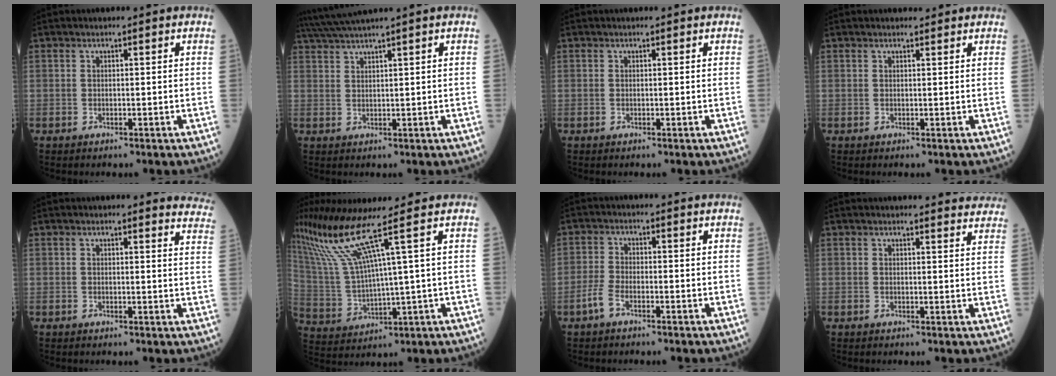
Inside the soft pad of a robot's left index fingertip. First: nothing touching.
{"total": 4.6, "force": [3.8, -1.5, 2.2], "torque": [-0.052, 0.014, 0.080]}
{"total": 0.0}
{"total": 1.2, "force": [1.2, 0.2, 0.1], "torque": [-0.006, 0.005, 0.015]}
{"total": 7.9, "force": [7.7, 1.1, 1.2], "torque": [0.025, -0.030, 0.042]}
{"total": 11.4, "force": [7.2, -2.2, 8.6], "torque": [-0.179, 0.008, 0.150]}
{"total": 2.8, "force": [-1.8, 0.9, 2.0], "torque": [-0.053, -0.001, -0.041]}
{"total": 11.4, "force": [11.1, 1.3, 2.3], "torque": [0.006, -0.017, 0.096]}